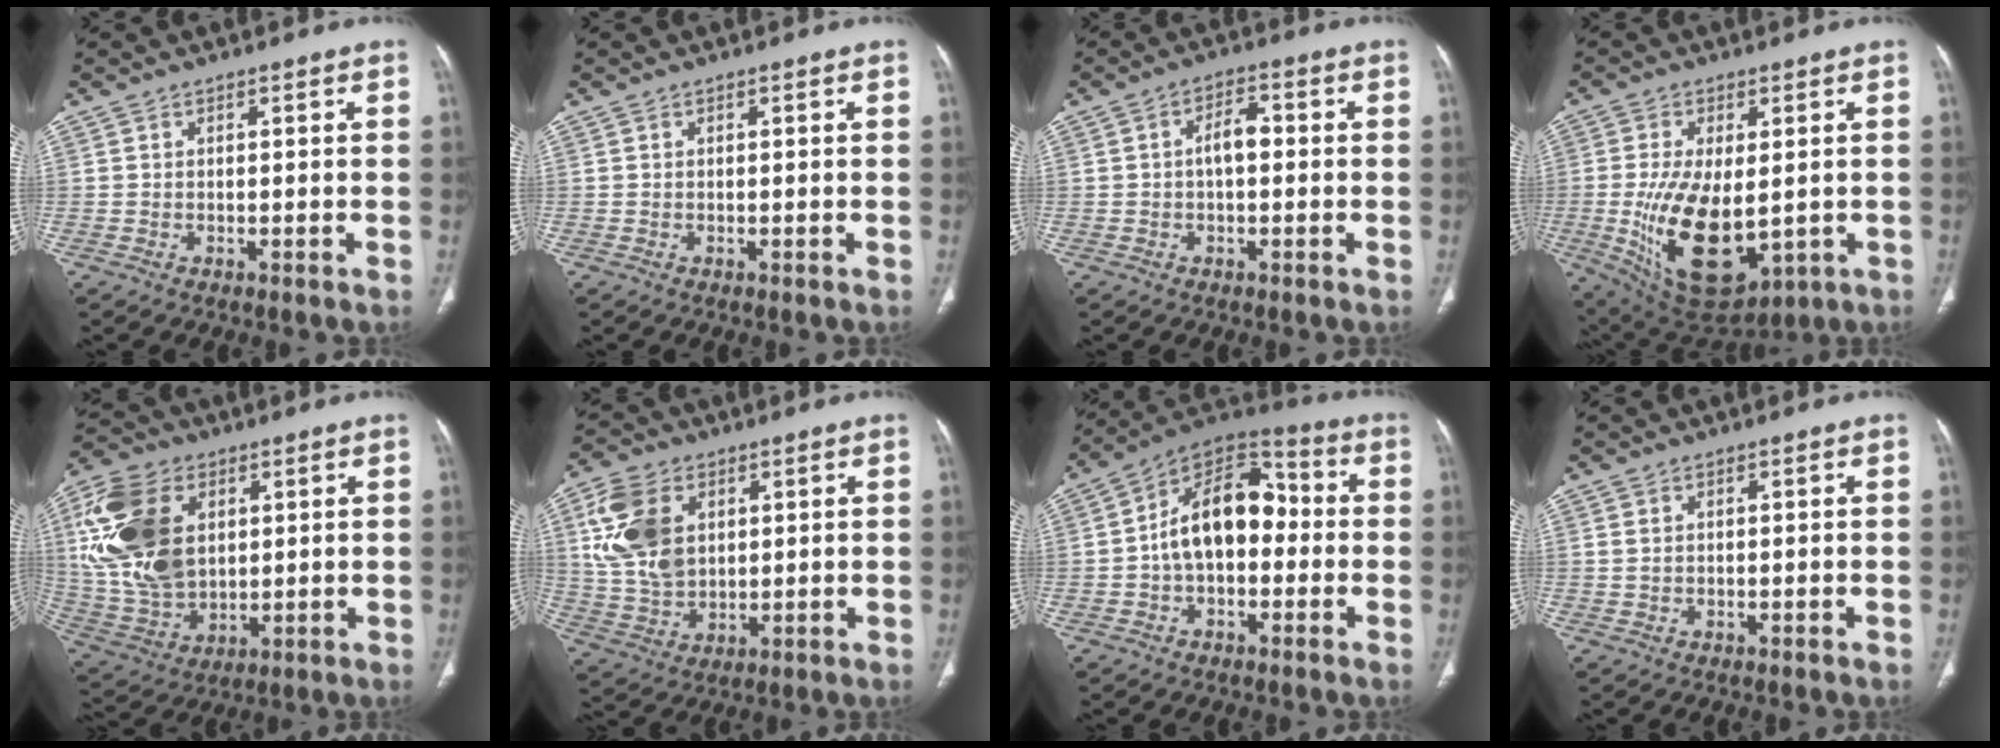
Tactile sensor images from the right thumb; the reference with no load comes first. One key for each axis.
{"total": 0.0}
{"total": 4.5, "fx": -0.1, "fy": 2.4, "fz": 3.8, "tx": -0.057, "ty": 0.015, "tz": -0.007}
{"total": 17.0, "fx": -2.1, "fy": 8.7, "fz": 14.4, "tx": -0.253, "ty": -0.023, "tz": -0.006}
{"total": 20.1, "fx": 4.9, "fy": 13.4, "fz": 14.2, "tx": -0.286, "ty": -0.009, "tz": 0.102}
{"total": 13.3, "fx": 3.9, "fy": 9.1, "fz": 9.0, "tx": -0.169, "ty": -0.007, "tz": 0.082}
{"total": 15.4, "fx": -0.6, "fy": 9.7, "fz": 11.9, "tx": -0.166, "ty": 0.047, "tz": -0.023}
{"total": 0.7, "fx": 0.2, "fy": 0.4, "fz": 0.5, "tx": -0.016, "ty": 0.005, "tz": 0.009}